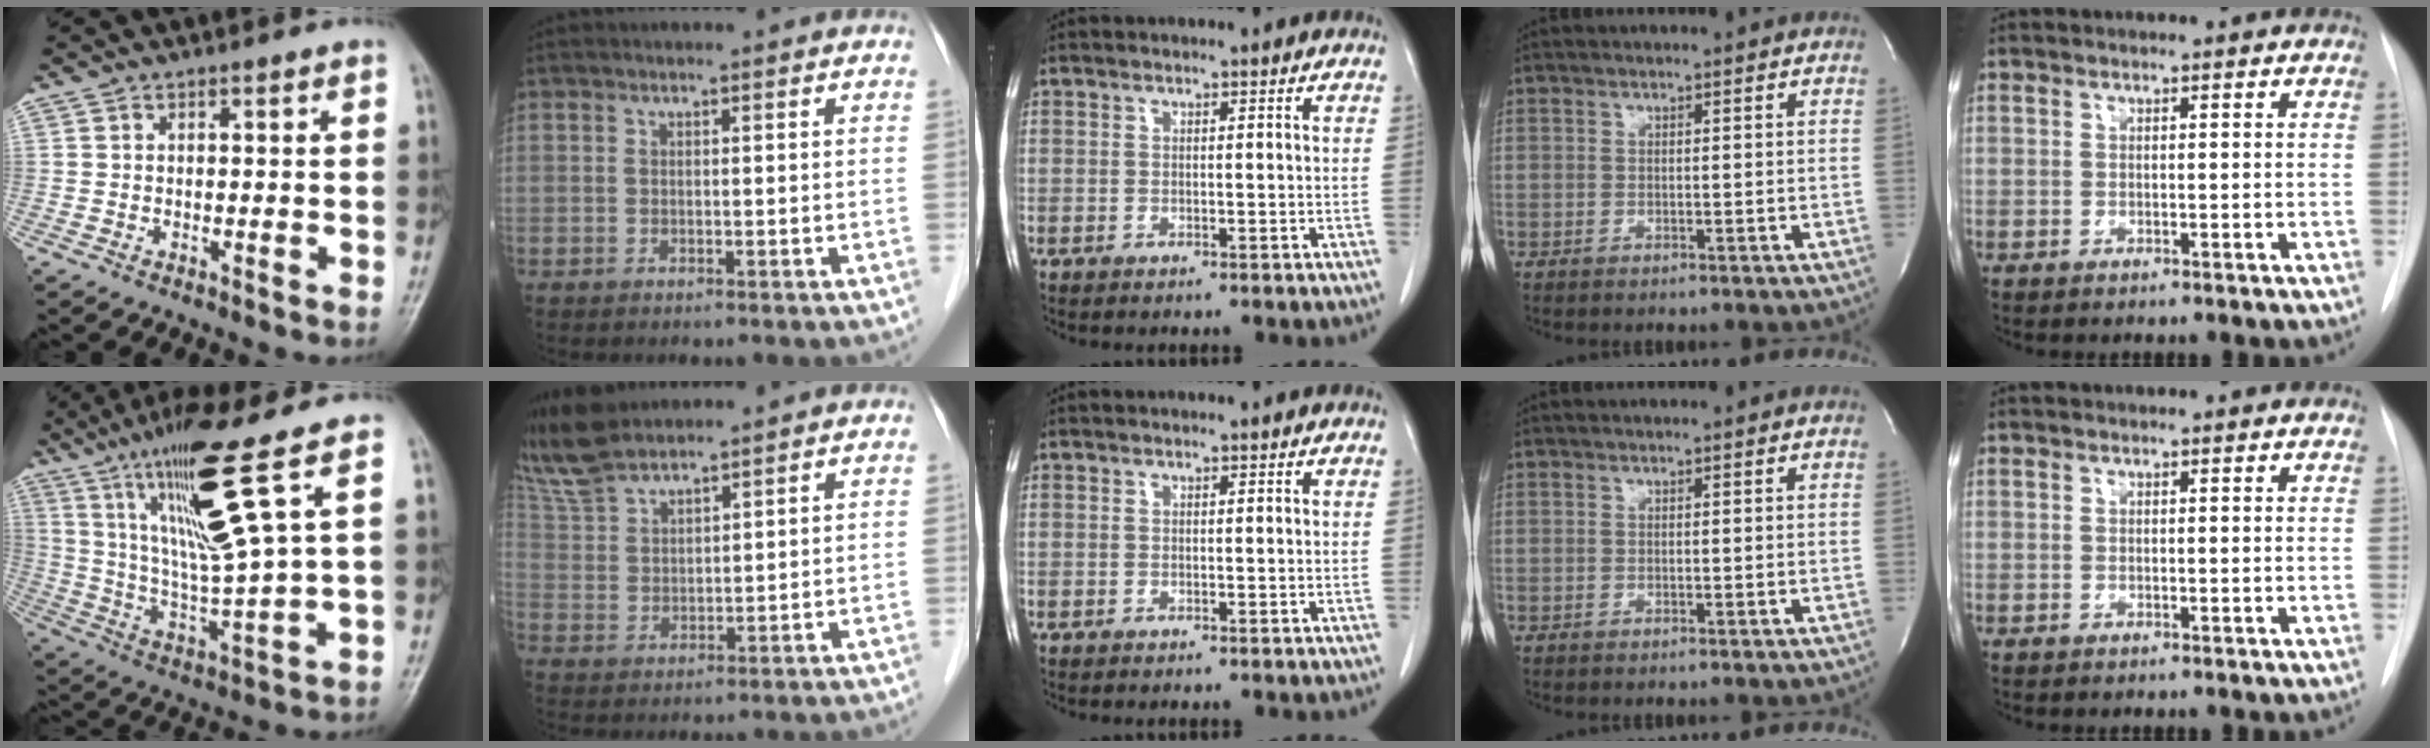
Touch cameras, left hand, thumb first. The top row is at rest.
{"thumb": {"total": 16.3, "force": [8.1, 0.3, 14.1], "torque": [-0.265, -0.043, 0.157]}, "index": {"total": 10.8, "force": [9.8, 2.2, 4.0], "torque": [-0.101, 0.019, 0.207]}}